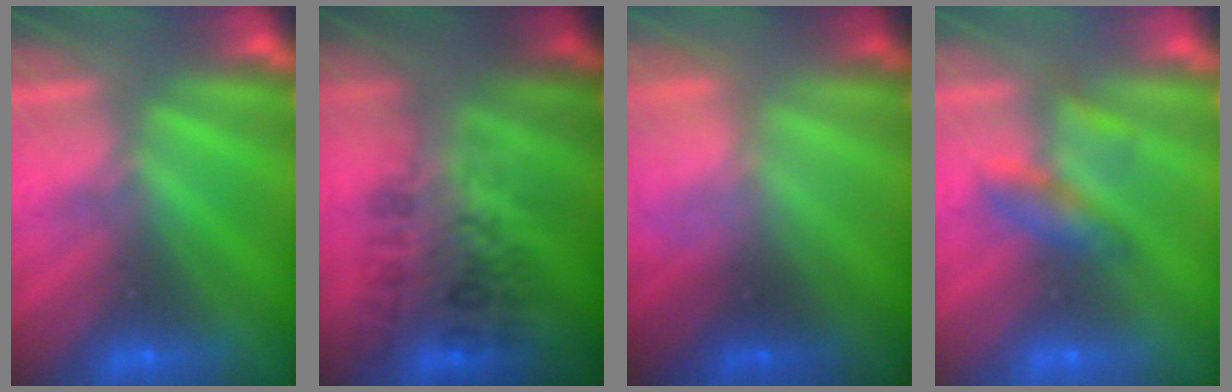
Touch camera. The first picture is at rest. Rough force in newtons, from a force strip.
{"total": 2.7}
{"total": 2.4}
{"total": 2.2}